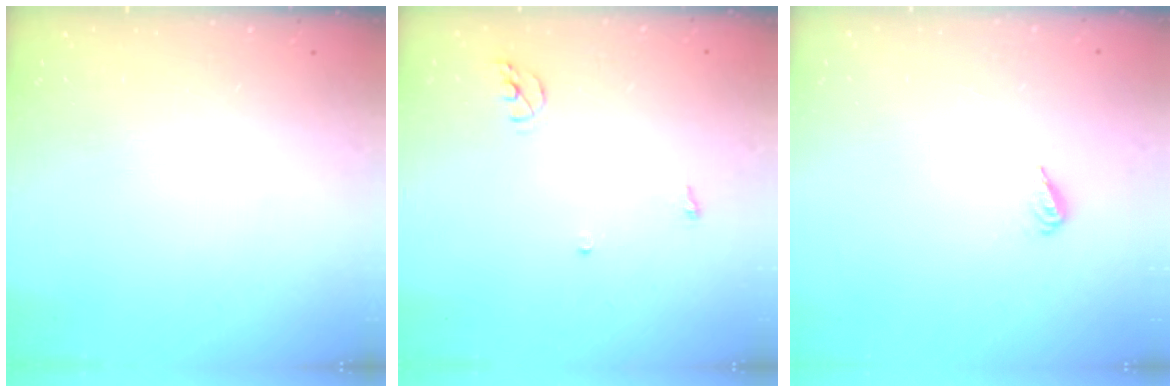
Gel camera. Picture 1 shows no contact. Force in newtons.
{"total": 5.5, "press": 5.5, "slide": 0.2}
{"total": 2.1, "press": 1.9, "slide": 0.8}